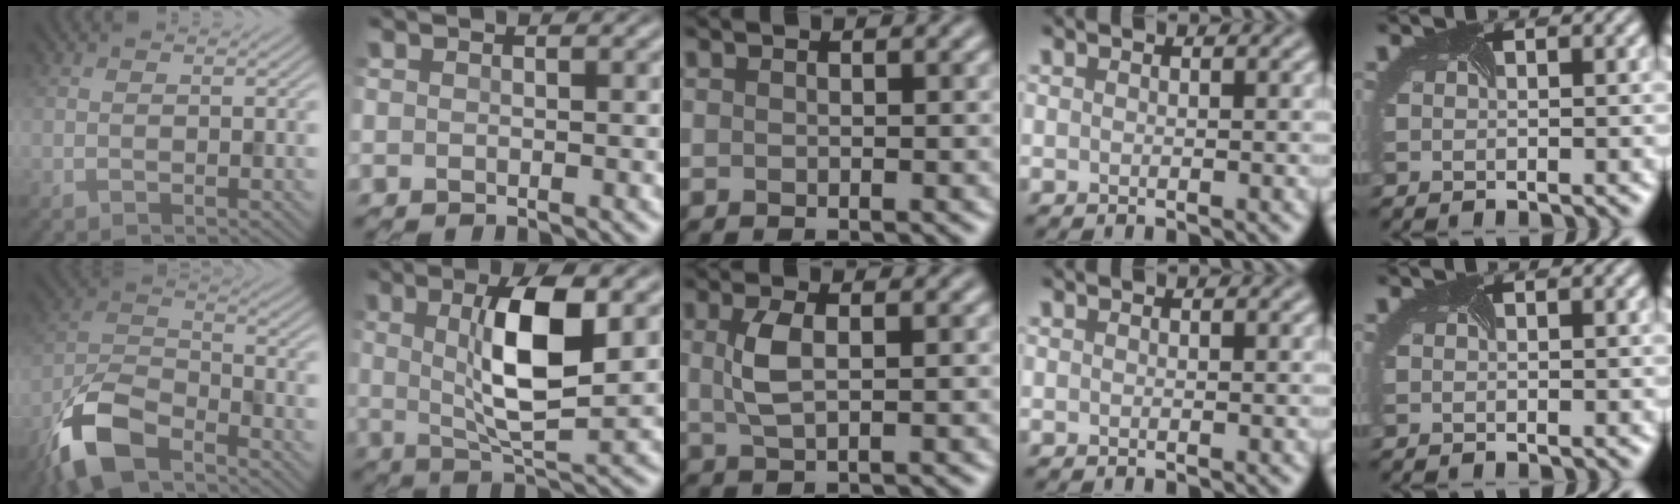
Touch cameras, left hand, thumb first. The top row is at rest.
{"thumb": {"total": 10.9, "force": [-7.5, 4.3, 6.7], "torque": [-0.133, -0.008, -0.164]}, "index": {"total": 7.1, "force": [1.4, 1.7, 6.8], "torque": [-0.123, 0.001, 0.026]}, "middle": {"total": 2.6, "force": [0.5, 1.1, 2.4], "torque": [-0.057, 0.001, 0.011]}}